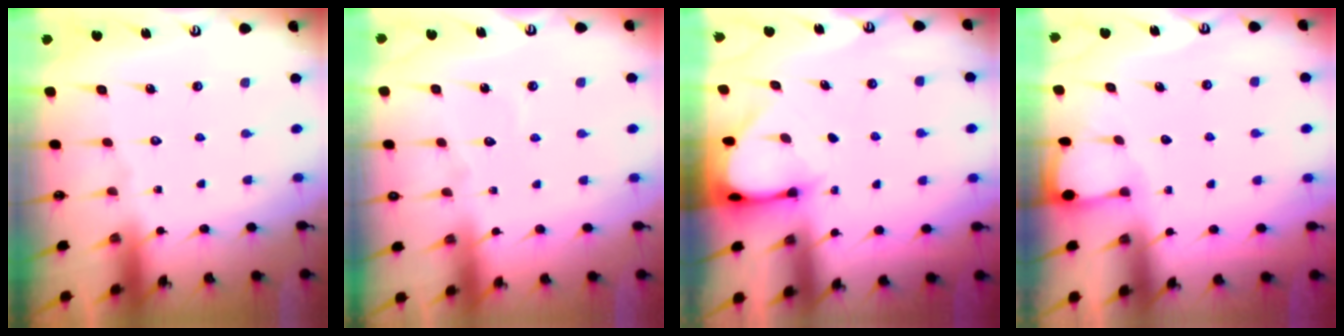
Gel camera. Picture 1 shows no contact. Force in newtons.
{"total": 3.1, "press": 3.1, "slide": 0.3}
{"total": 3.4, "press": 3.4, "slide": 0.2}
{"total": 2.0, "press": 2.0, "slide": 0.2}